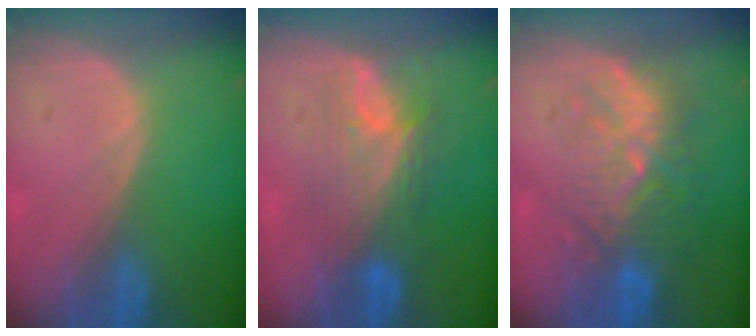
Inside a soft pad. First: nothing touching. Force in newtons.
{"total": 7.3, "press": 7.1, "slide": 1.5}
{"total": 9.7, "press": 9.1, "slide": 3.2}